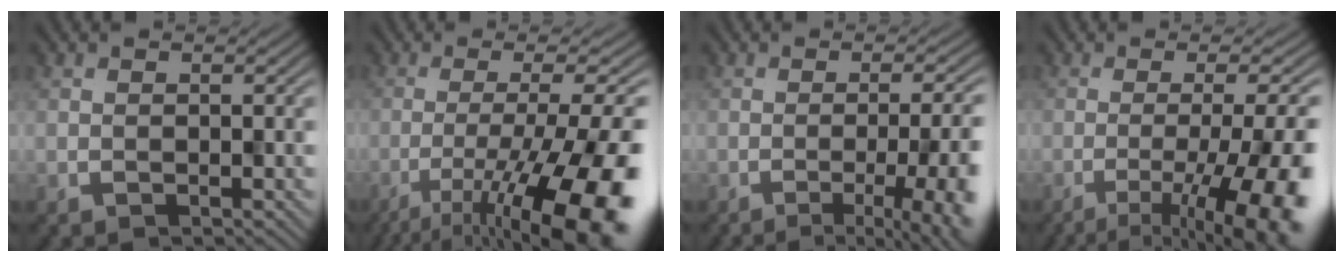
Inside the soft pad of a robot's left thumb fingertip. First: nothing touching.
{"total": 15.9, "force": [-8.1, 4.4, 13.0], "torque": [-0.170, -0.008, -0.119]}
{"total": 10.5, "force": [-3.3, 3.6, 9.3], "torque": [-0.080, 0.001, -0.042]}
{"total": 13.4, "force": [-5.4, 3.7, 11.7], "torque": [-0.145, -0.011, -0.069]}